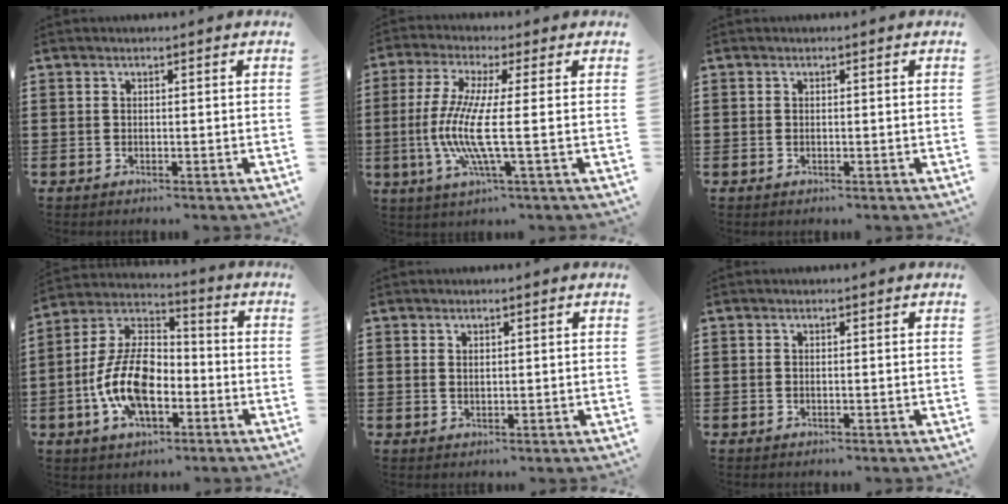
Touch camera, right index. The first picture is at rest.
{"total": 8.8, "force": [-1.2, 0.4, 8.8], "torque": [-0.204, -0.028, -0.036]}
{"total": 0.0}
{"total": 12.6, "force": [-3.8, 6.7, 9.9], "torque": [-0.235, 0.005, -0.077]}
{"total": 0.9, "force": [0.7, 0.5, 0.3], "torque": [-0.007, 0.003, 0.014]}
{"total": 0.0}